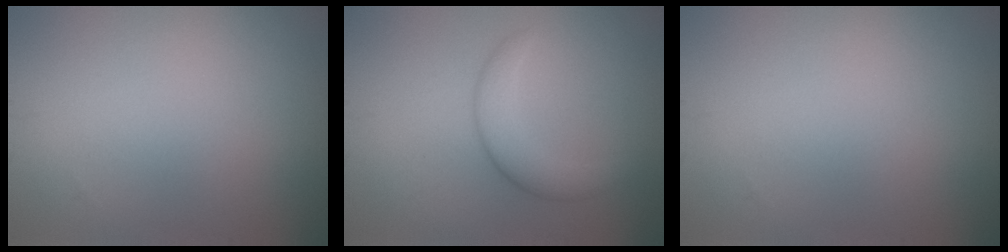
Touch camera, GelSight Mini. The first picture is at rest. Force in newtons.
{"total": 2.9, "press": 2.9, "slide": 0.1}
{"total": 0.0}